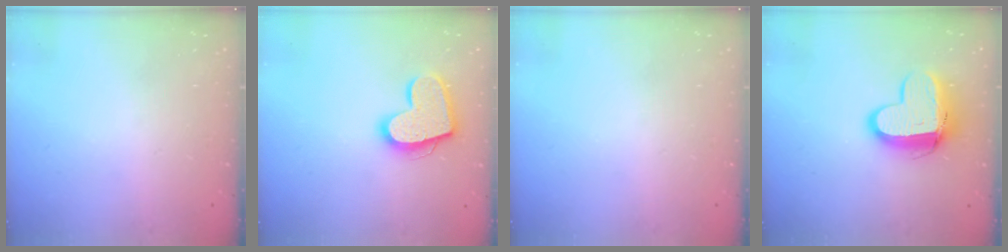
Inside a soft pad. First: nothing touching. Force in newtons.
{"total": 16.5, "press": 16.4, "slide": 1.2}
{"total": 0.0}
{"total": 12.4, "press": 12.4, "slide": 1.2}